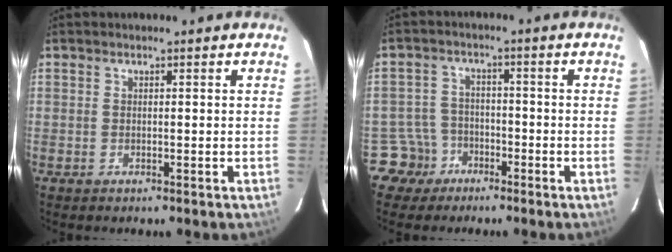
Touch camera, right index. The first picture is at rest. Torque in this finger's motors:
{"motor_torque": [-0.05, -0.19, -0.40, -0.21]}